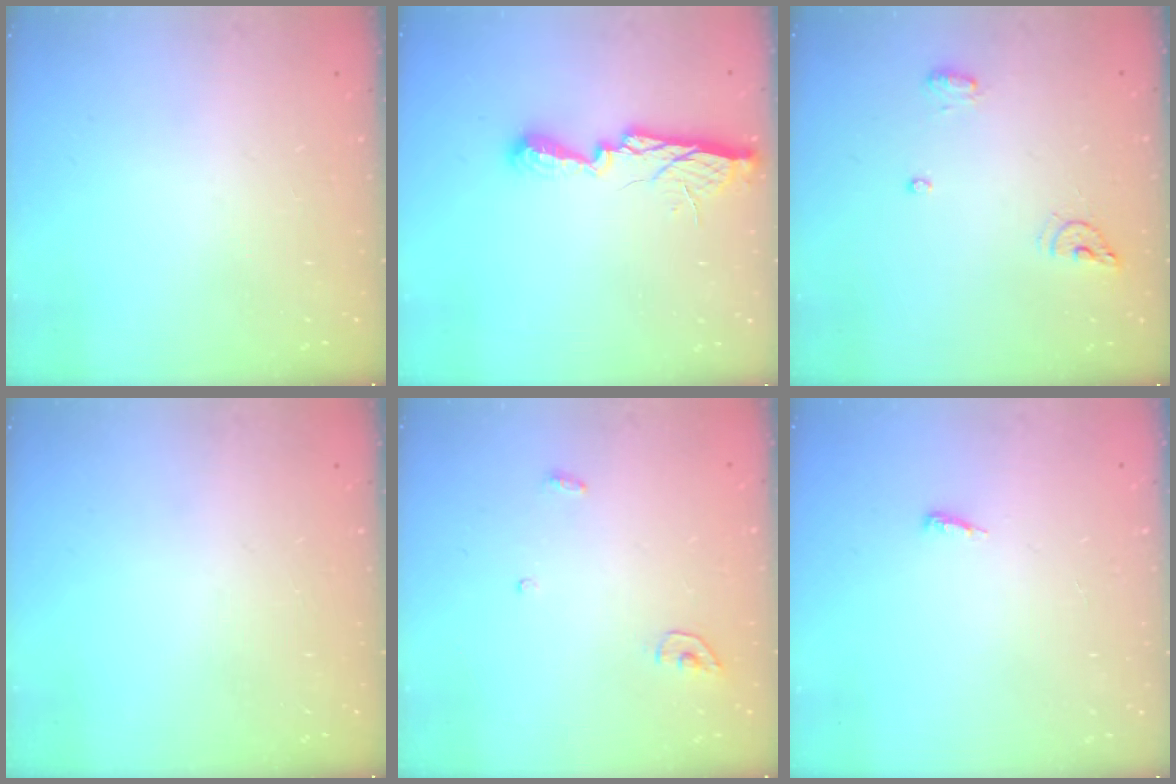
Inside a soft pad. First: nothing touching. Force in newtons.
{"total": 10.1, "press": 10.1, "slide": 0.7}
{"total": 6.8, "press": 6.7, "slide": 1.2}
{"total": 0.0}
{"total": 3.5, "press": 3.5, "slide": 0.3}
{"total": 4.6, "press": 4.5, "slide": 0.9}